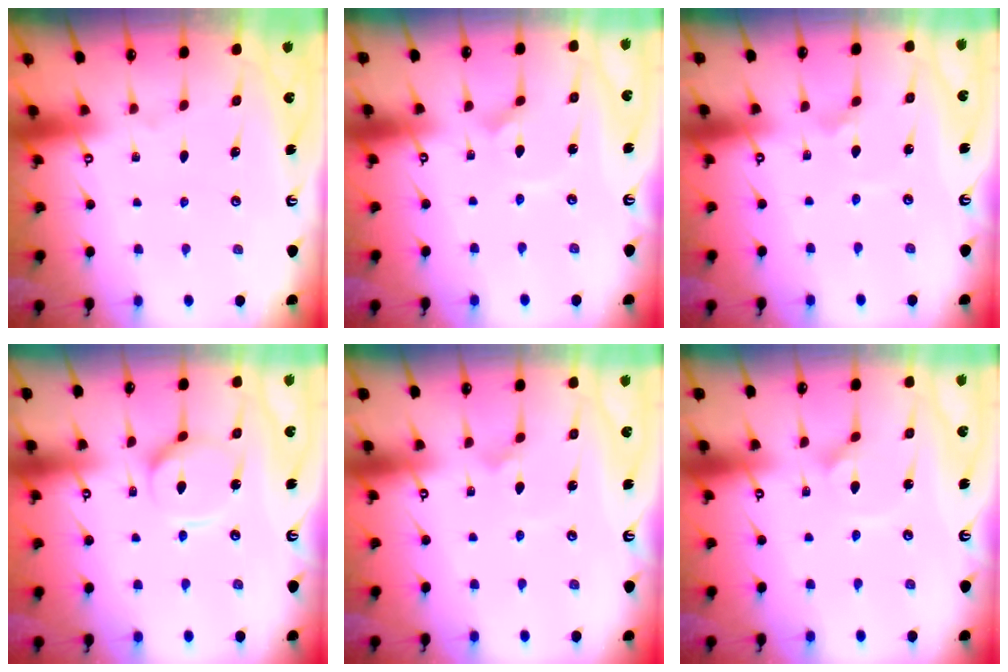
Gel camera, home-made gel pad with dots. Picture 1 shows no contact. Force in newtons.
{"total": 2.7, "press": 2.7, "slide": 0.1}
{"total": 2.4, "press": 2.4, "slide": 0.5}
{"total": 9.6, "press": 9.6, "slide": 0.9}
{"total": 2.9, "press": 2.9, "slide": 0.1}
{"total": 2.1, "press": 2.1, "slide": 0.1}